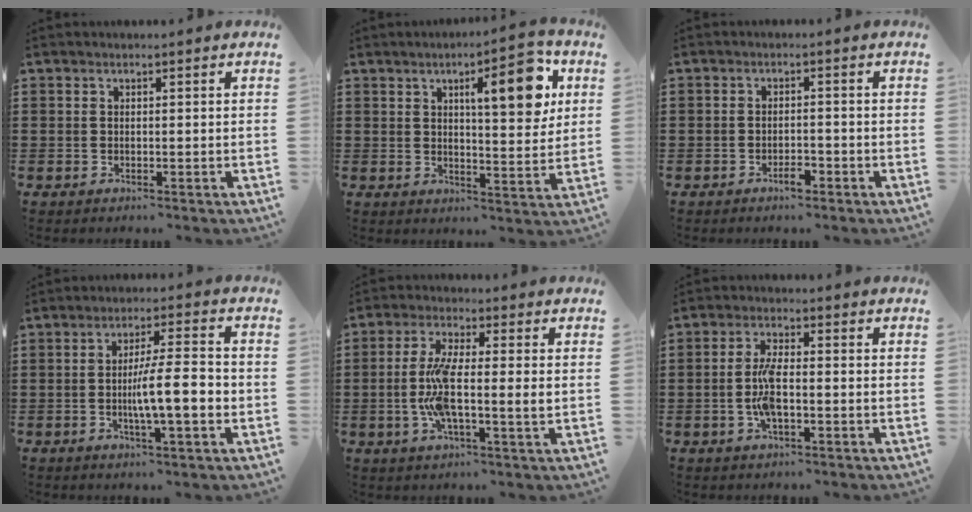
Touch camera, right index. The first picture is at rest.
{"total": 11.0, "force": [4.7, 3.7, 9.2], "torque": [-0.127, -0.011, 0.070]}
{"total": 2.3, "force": [-1.6, 0.7, 1.5], "torque": [-0.029, 0.001, -0.031]}
{"total": 8.6, "force": [-1.5, 1.5, 8.3], "torque": [-0.133, 0.000, -0.028]}
{"total": 8.3, "force": [-1.0, 2.0, 8.0], "torque": [-0.167, -0.008, -0.025]}
{"total": 5.5, "force": [-1.1, 1.6, 5.1], "torque": [-0.112, -0.002, -0.027]}